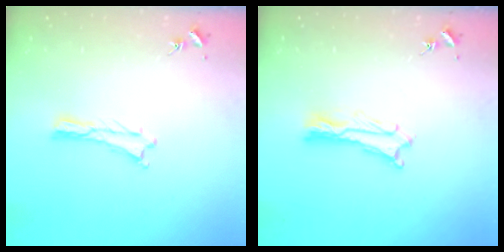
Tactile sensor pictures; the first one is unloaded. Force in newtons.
{"total": 2.4, "press": 2.4, "slide": 0.3}